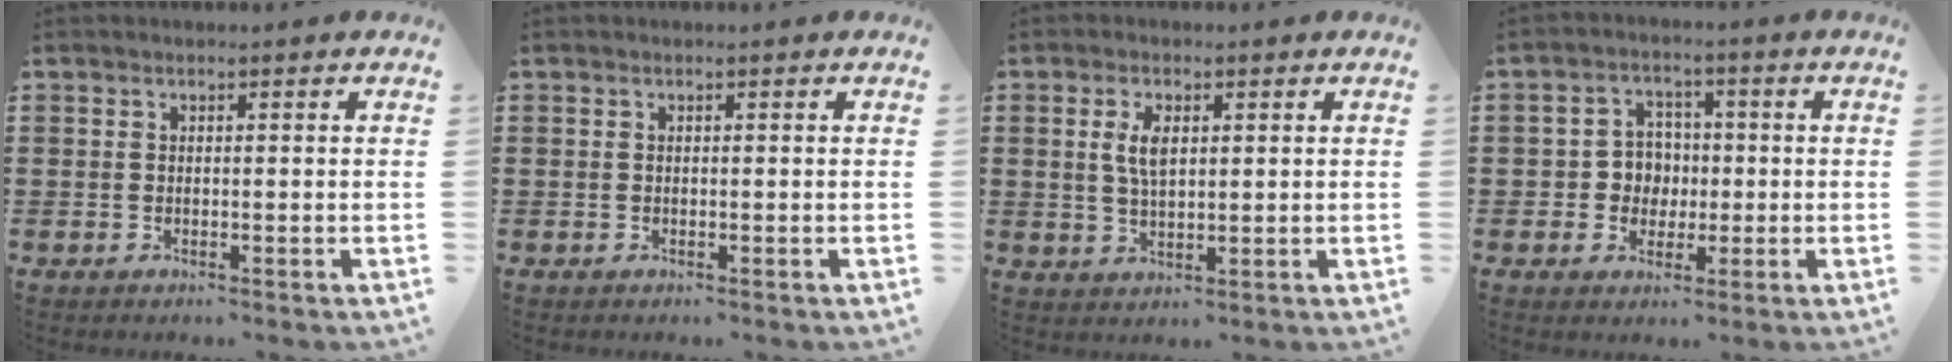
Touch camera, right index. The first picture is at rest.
{"total": 0.0}
{"total": 4.3, "force": [1.1, 1.9, 3.7], "torque": [-0.078, 0.009, 0.017]}
{"total": 4.5, "force": [-0.3, 4.3, 1.3], "torque": [-0.042, 0.013, -0.009]}